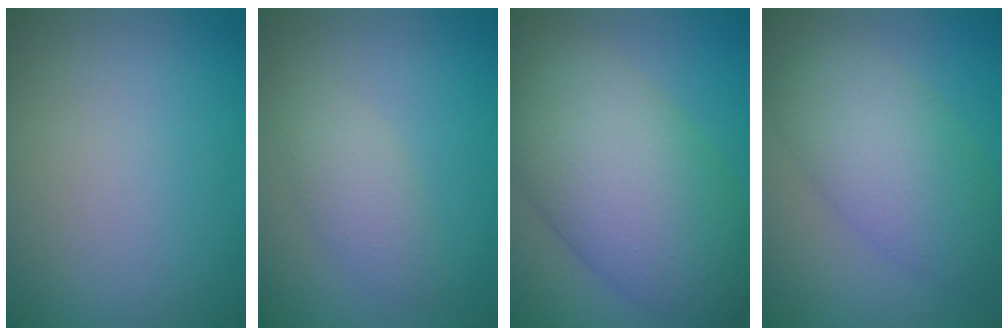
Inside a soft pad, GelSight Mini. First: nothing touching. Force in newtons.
{"total": 2.3, "press": 2.3, "slide": 0.1}
{"total": 11.9, "press": 11.9, "slide": 0.3}
{"total": 6.2, "press": 6.2, "slide": 0.2}